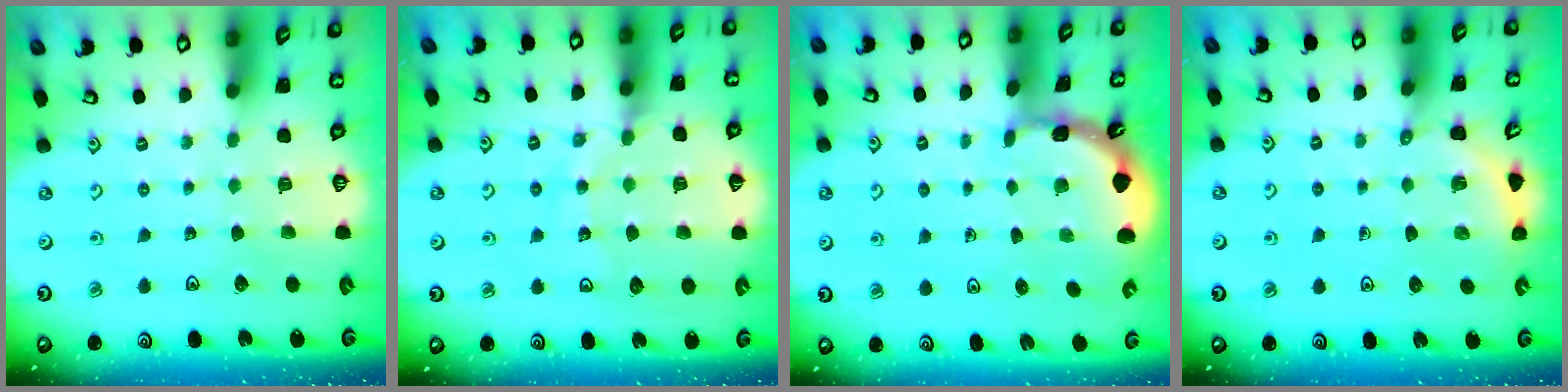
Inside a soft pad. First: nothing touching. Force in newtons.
{"total": 12.1, "press": 12.0, "slide": 1.3}
{"total": 1.7, "press": 1.7, "slide": 0.1}
{"total": 2.7, "press": 2.7, "slide": 0.2}